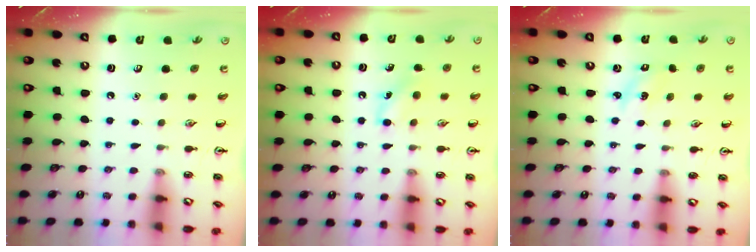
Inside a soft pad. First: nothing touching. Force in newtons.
{"total": 6.3, "press": 6.0, "slide": 1.8}
{"total": 1.2, "press": 1.1, "slide": 0.5}